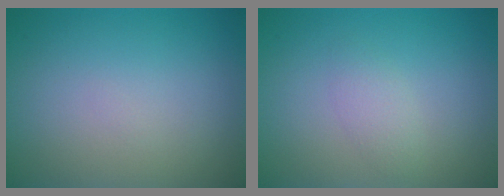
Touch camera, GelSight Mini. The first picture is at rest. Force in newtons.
{"total": 1.5, "press": 1.5, "slide": 0.1}